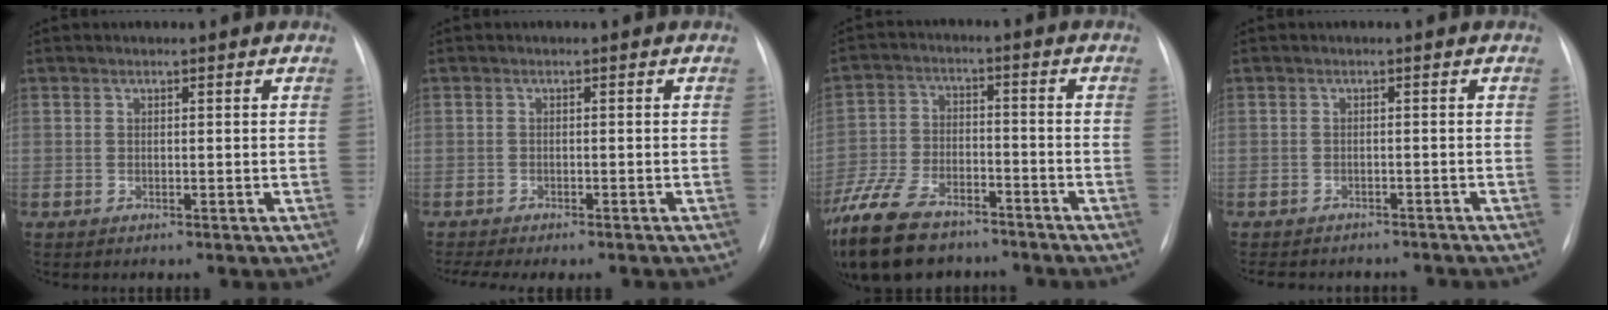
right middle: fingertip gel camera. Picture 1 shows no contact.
{"total": 6.7, "force": [-5.8, 1.2, 3.2], "torque": [-0.040, 0.003, -0.080]}
{"total": 18.1, "force": [-13.2, 8.1, 9.3], "torque": [-0.243, -0.019, -0.227]}
{"total": 10.2, "force": [-9.1, 3.5, 3.2], "torque": [-0.056, 0.004, -0.104]}